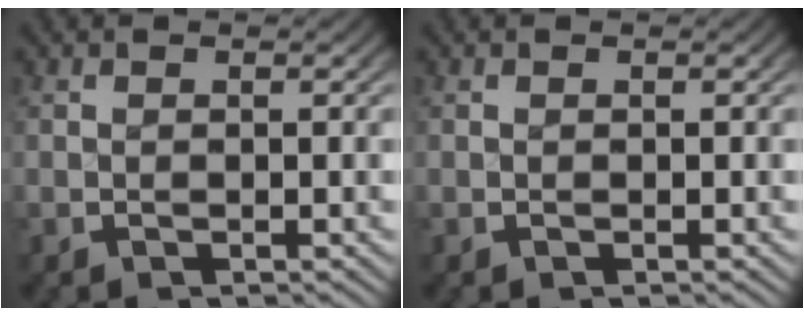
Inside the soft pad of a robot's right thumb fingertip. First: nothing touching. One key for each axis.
{"total": 0.0}